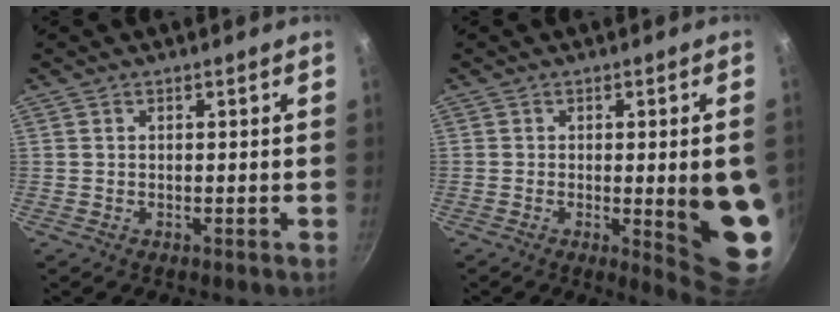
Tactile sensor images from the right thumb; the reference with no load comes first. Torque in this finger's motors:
{"motor_torque": [2.53, 2.48, 2.17, -0.29, 0.11]}